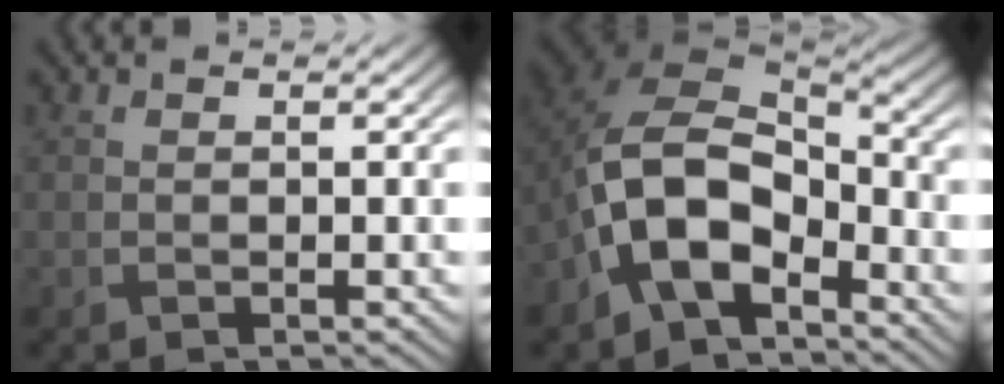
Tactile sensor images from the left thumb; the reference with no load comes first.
{"total": 12.0, "force": [-5.1, 7.2, 8.2], "torque": [-0.166, -0.009, -0.107]}